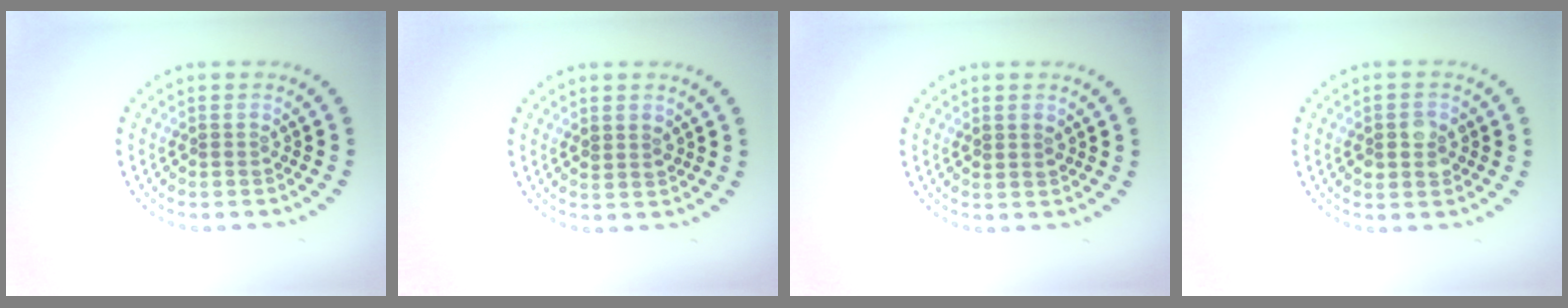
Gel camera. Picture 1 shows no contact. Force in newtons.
{"total": 1.1, "press": 1.0, "slide": 0.5}
{"total": 1.0, "press": 0.9, "slide": 0.3}
{"total": 2.4, "press": 2.3, "slide": 0.3}